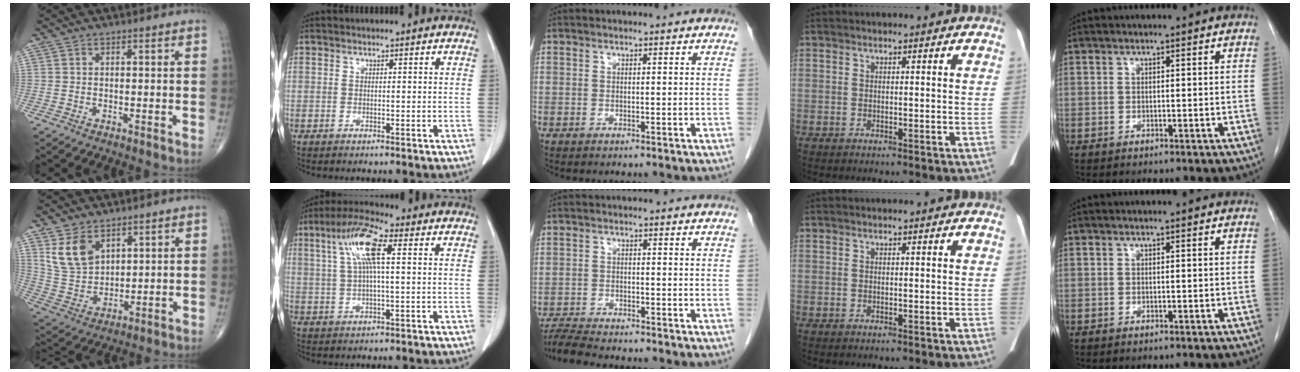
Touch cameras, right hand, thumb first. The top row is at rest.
{"thumb": {"total": 9.3, "force": [5.0, 5.8, 5.2], "torque": [-0.086, -0.022, 0.113]}, "index": {"total": 9.0, "force": [2.8, 1.4, 8.4], "torque": [-0.171, 0.020, 0.052]}, "middle": {"total": 6.3, "force": [-6.0, 0.2, 2.1], "torque": [-0.038, -0.017, -0.102]}}